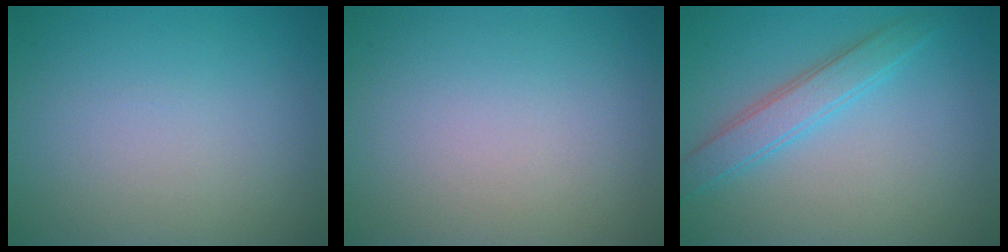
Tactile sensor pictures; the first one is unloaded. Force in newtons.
{"total": 0.0}
{"total": 3.0, "press": 3.0, "slide": 0.1}